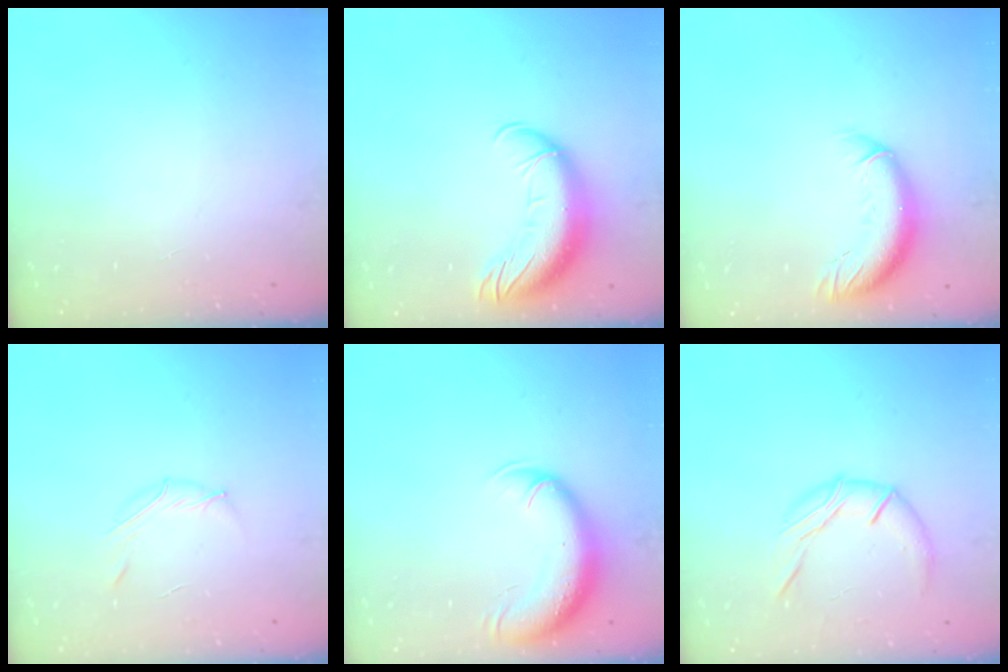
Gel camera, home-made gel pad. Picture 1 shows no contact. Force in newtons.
{"total": 17.1, "press": 16.7, "slide": 3.7}
{"total": 11.8, "press": 11.5, "slide": 2.9}
{"total": 4.0, "press": 3.9, "slide": 1.0}
{"total": 12.6, "press": 12.1, "slide": 3.3}
{"total": 10.8, "press": 10.8, "slide": 0.5}